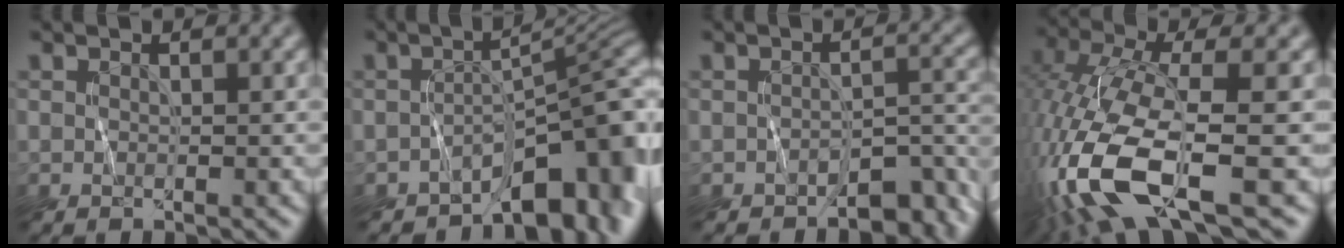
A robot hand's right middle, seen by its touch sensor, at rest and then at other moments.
{"total": 8.5, "force": [-5.7, 3.2, 5.5], "torque": [-0.043, 0.008, -0.097]}
{"total": 3.9, "force": [-3.3, 1.5, 1.6], "torque": [-0.006, 0.005, -0.049]}
{"total": 12.0, "force": [-5.3, 3.7, 10.0], "torque": [-0.237, -0.011, -0.102]}